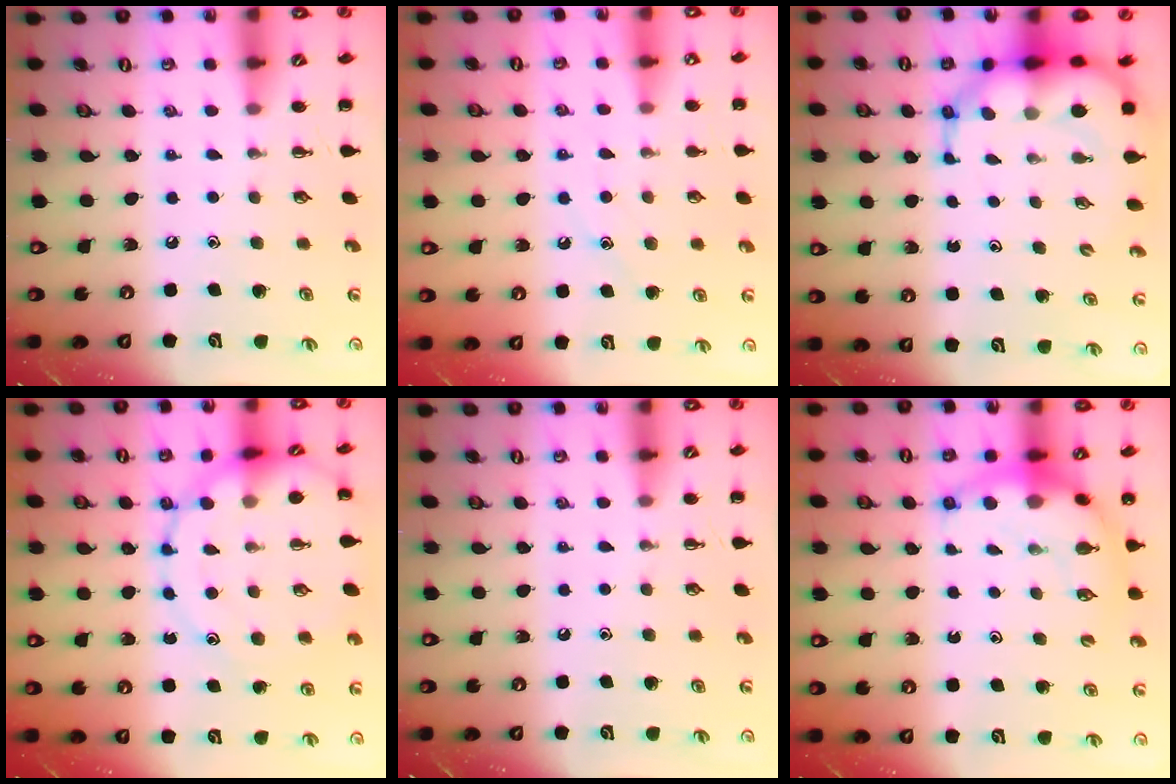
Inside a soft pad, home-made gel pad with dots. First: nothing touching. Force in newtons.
{"total": 8.7, "press": 8.5, "slide": 1.5}
{"total": 9.3, "press": 8.9, "slide": 2.8}
{"total": 14.6, "press": 14.6, "slide": 1.3}
{"total": 0.0}
{"total": 9.6, "press": 9.3, "slide": 2.4}